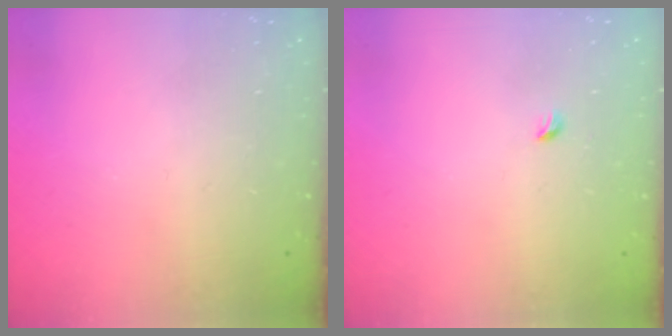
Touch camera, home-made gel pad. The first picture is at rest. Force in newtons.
{"total": 2.7, "press": 2.6, "slide": 0.6}